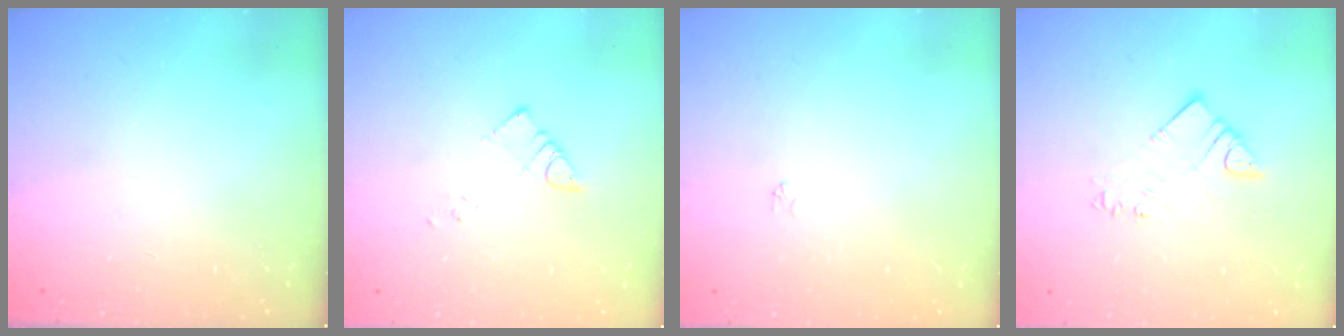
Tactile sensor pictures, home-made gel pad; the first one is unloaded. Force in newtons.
{"total": 3.2, "press": 3.2, "slide": 0.4}
{"total": 2.2, "press": 2.2, "slide": 0.3}
{"total": 3.4, "press": 3.4, "slide": 0.2}